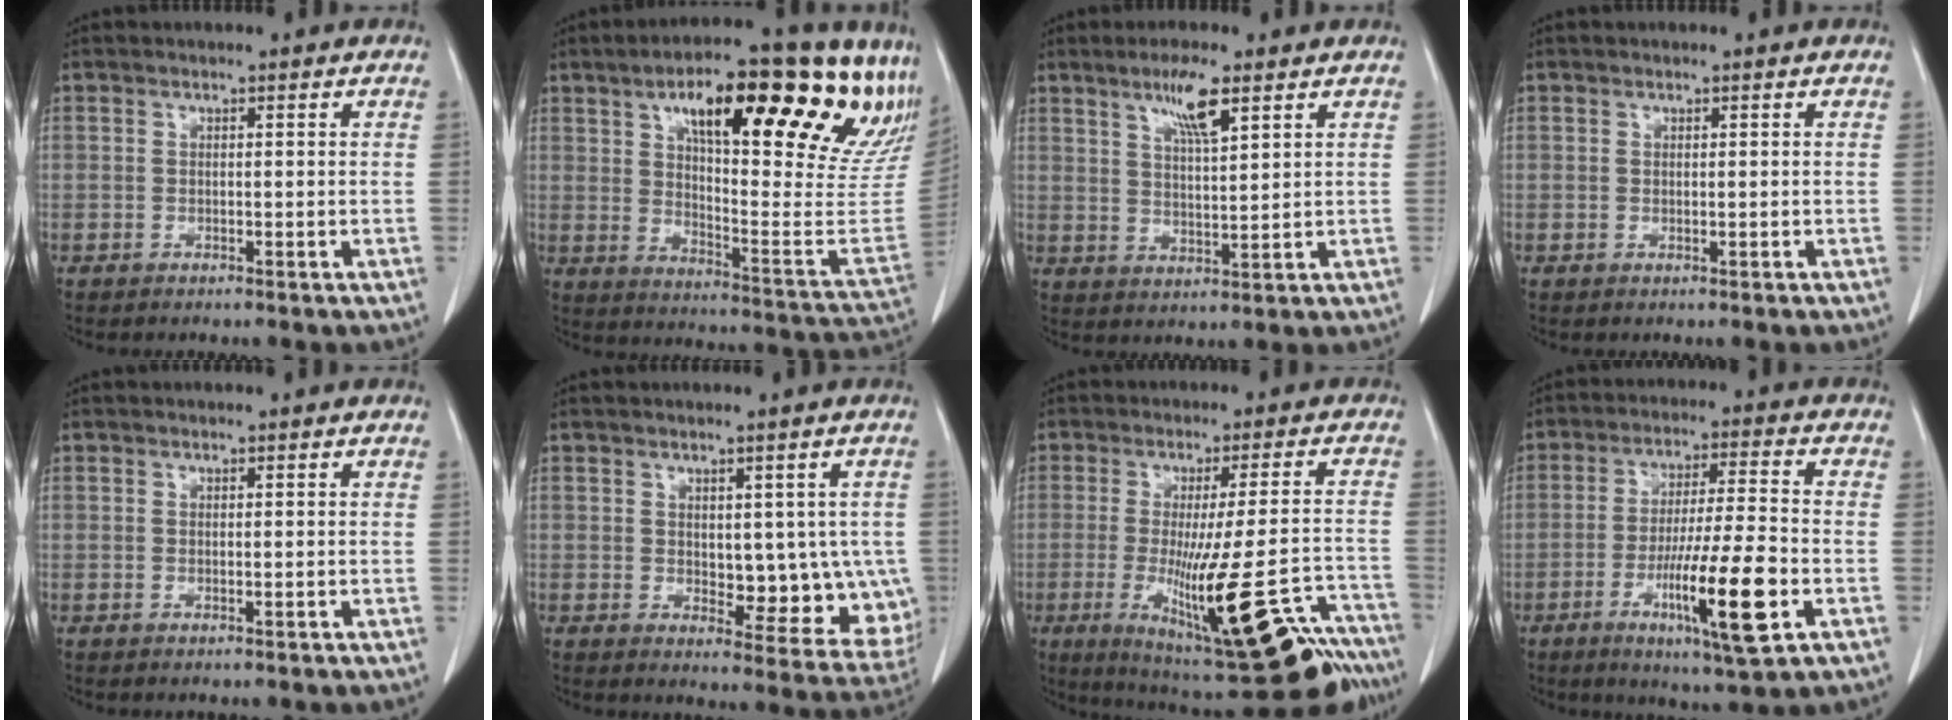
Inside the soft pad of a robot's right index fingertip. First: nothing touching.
{"total": 29.7, "force": [19.5, 6.8, 21.4], "torque": [-0.256, 0.000, 0.258]}
{"total": 6.5, "force": [3.9, 0.7, 5.2], "torque": [-0.097, -0.003, 0.069]}
{"total": 0.0}
{"total": 0.0}
{"total": 10.5, "force": [0.0, 5.5, 8.9], "torque": [-0.094, -0.004, 0.016]}
{"total": 24.0, "force": [-14.5, 3.0, 19.0], "torque": [-0.204, -0.007, -0.204]}
{"total": 13.9, "force": [-5.0, 0.4, 13.0], "torque": [-0.229, -0.021, -0.082]}